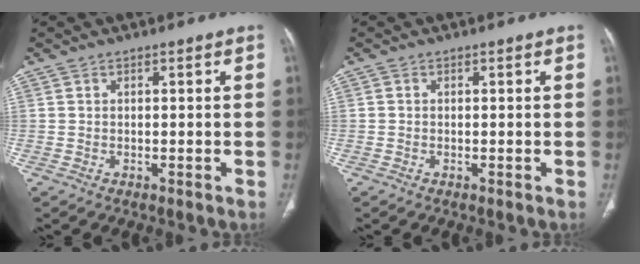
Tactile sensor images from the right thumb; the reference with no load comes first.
{"total": 0.0}